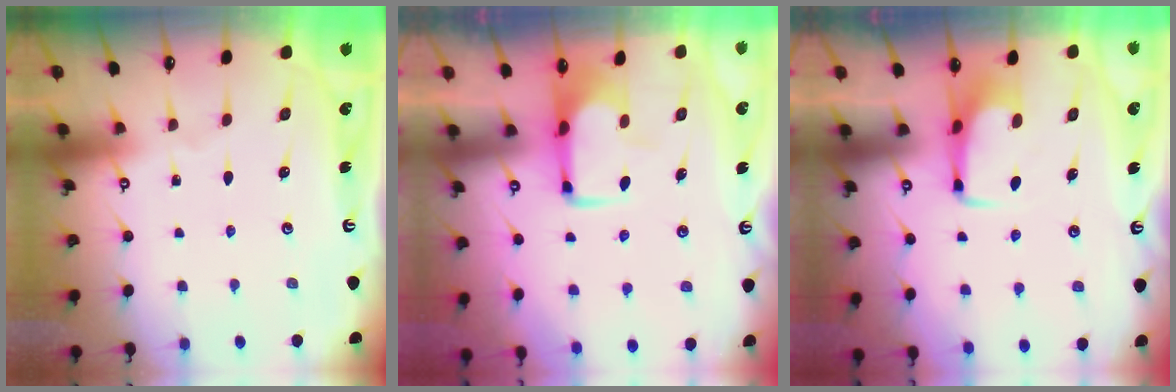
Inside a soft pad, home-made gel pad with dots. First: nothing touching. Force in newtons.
{"total": 1.8, "press": 1.7, "slide": 0.4}
{"total": 3.0, "press": 3.0, "slide": 0.4}